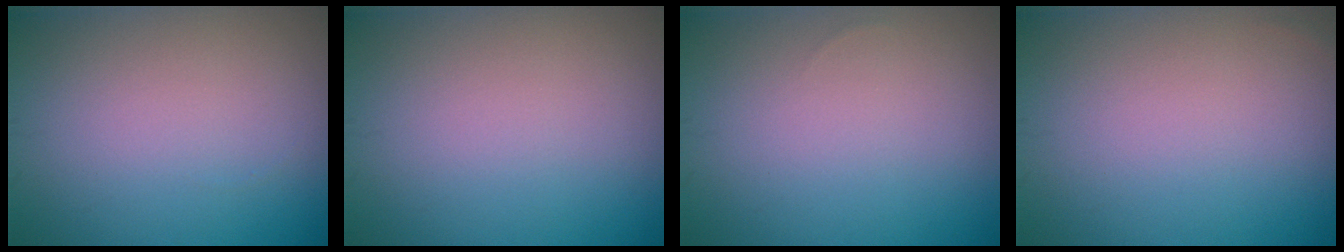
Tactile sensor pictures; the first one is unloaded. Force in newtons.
{"total": 0.0}
{"total": 0.0}
{"total": 0.0}